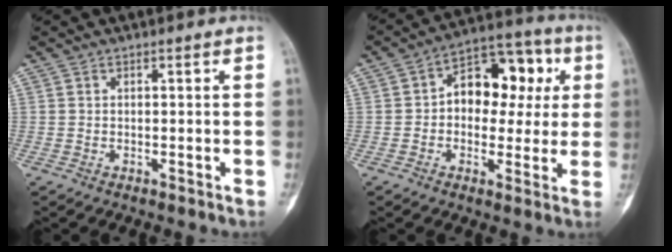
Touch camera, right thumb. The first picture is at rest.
{"total": 14.5, "force": [2.1, 9.8, 10.4], "torque": [-0.096, 0.033, 0.021]}